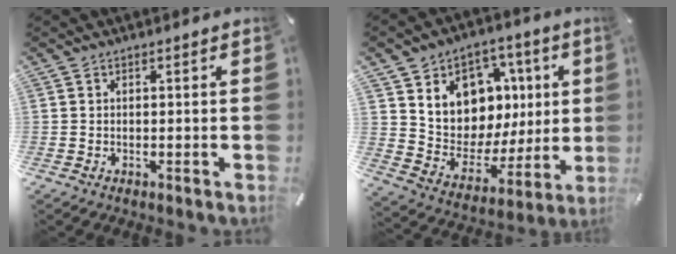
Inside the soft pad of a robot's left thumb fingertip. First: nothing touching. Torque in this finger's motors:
{"motor_torque": [2.55, 2.46, 1.35, -1.23, 0.09]}